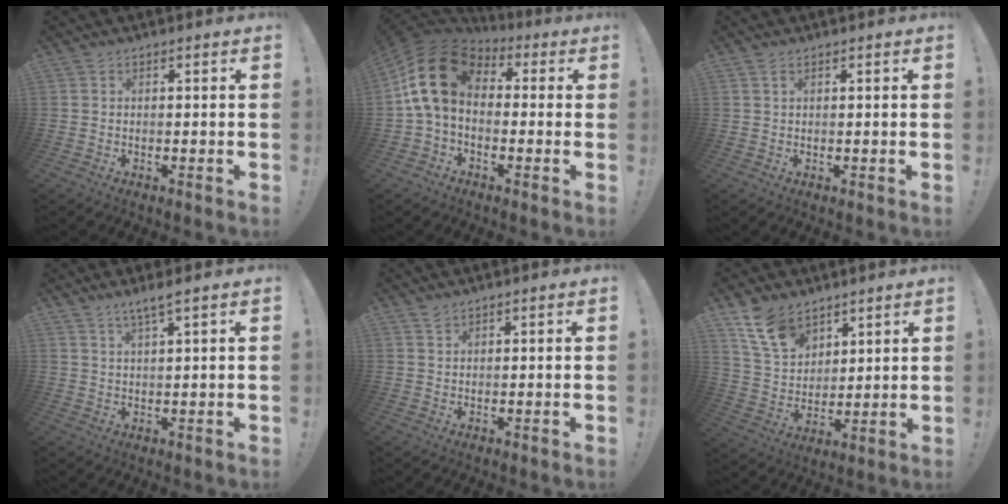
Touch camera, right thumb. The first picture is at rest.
{"total": 16.3, "force": [3.1, 10.4, 12.1], "torque": [-0.226, 0.003, 0.061]}
{"total": 1.1, "force": [0.5, 0.5, 0.8], "torque": [-0.017, 0.002, 0.010]}
{"total": 3.7, "force": [2.5, -0.4, 2.7], "torque": [-0.052, -0.011, 0.041]}
{"total": 1.4, "force": [1.2, 0.6, 0.4], "torque": [-0.008, -0.003, 0.024]}
{"total": 12.9, "force": [8.7, 7.6, 5.8], "torque": [-0.113, -0.041, 0.171]}